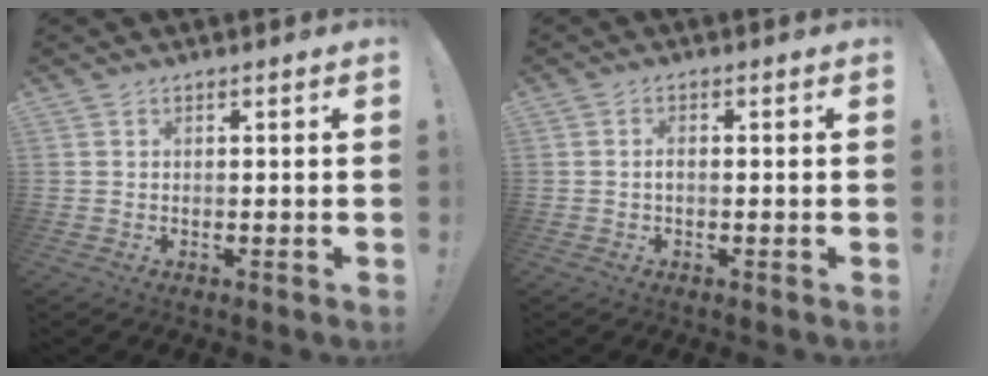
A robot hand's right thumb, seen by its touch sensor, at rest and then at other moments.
{"total": 1.5, "force": [-0.6, 0.6, 1.2], "torque": [-0.028, 0.005, -0.009]}